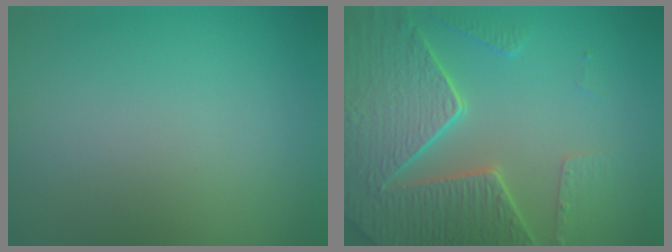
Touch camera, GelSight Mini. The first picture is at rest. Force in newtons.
{"total": 8.3, "press": 6.1, "slide": 5.6}